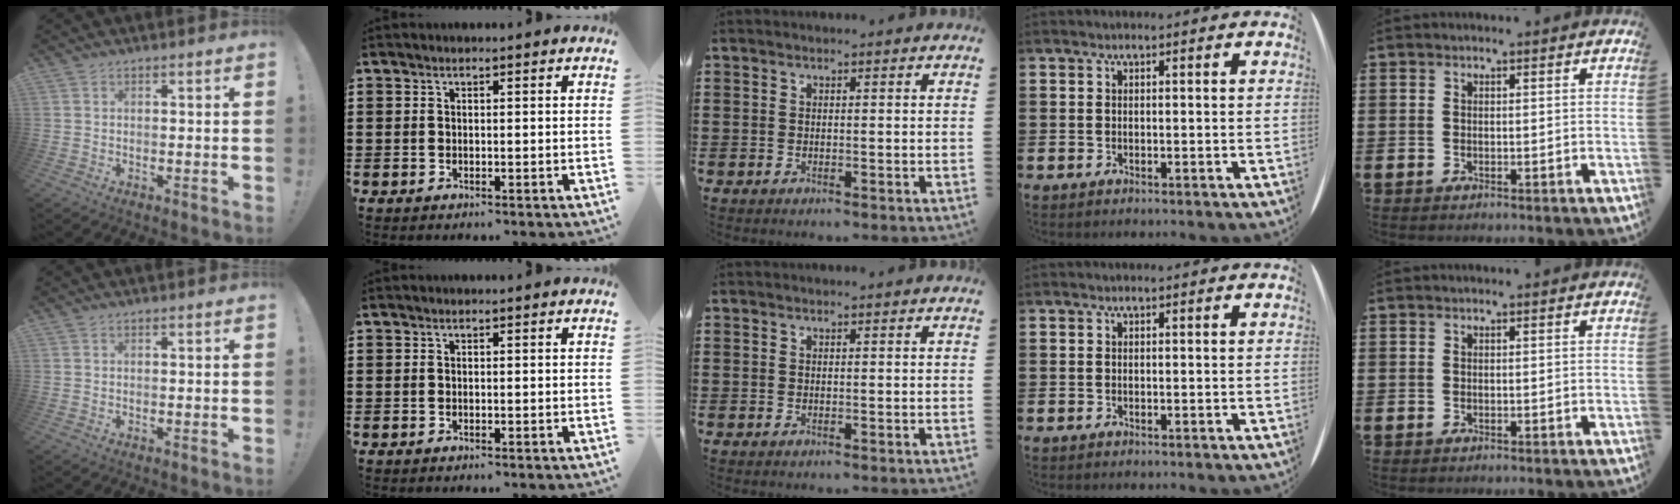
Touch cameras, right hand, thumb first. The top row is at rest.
{}